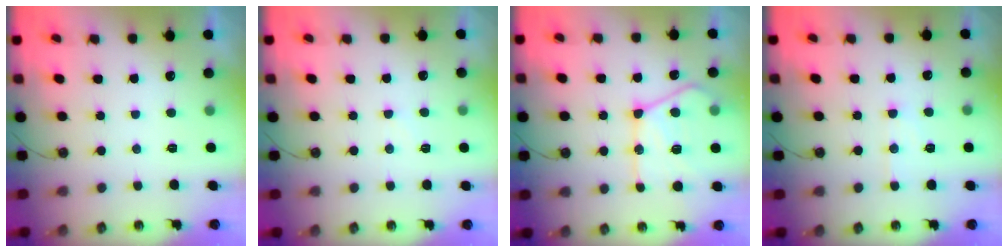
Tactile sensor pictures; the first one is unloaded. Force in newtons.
{"total": 5.5, "press": 5.4, "slide": 0.7}
{"total": 18.9, "press": 18.8, "slide": 1.8}
{"total": 5.6, "press": 5.6, "slide": 0.4}